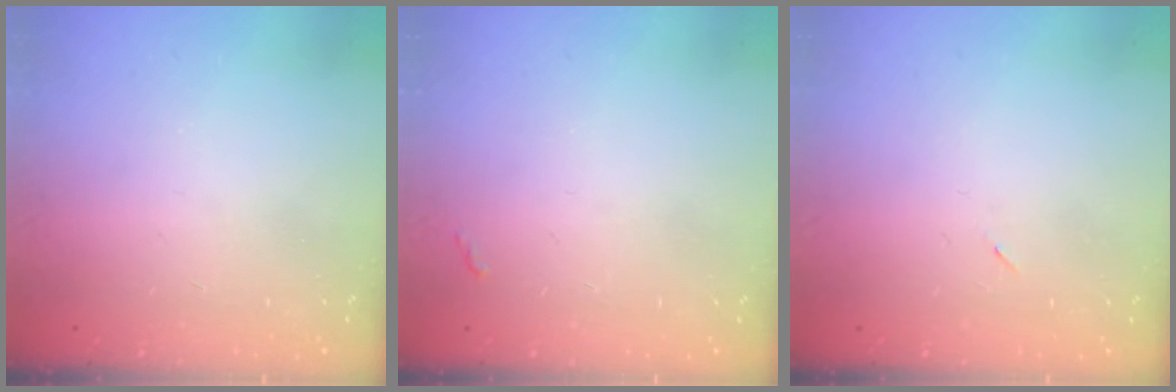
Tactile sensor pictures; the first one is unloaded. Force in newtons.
{"total": 2.8, "press": 2.8, "slide": 0.4}
{"total": 2.2, "press": 1.9, "slide": 1.2}